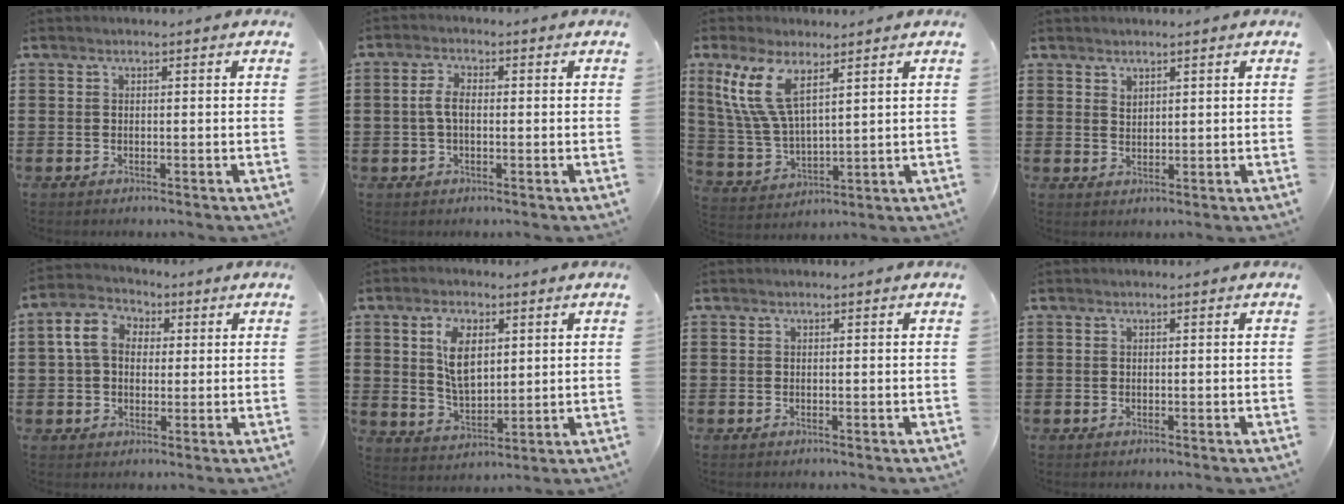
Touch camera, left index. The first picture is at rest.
{"total": 4.0, "force": [0.0, 2.0, 3.5], "torque": [-0.084, 0.002, -0.005]}
{"total": 10.7, "force": [5.7, 4.3, 8.0], "torque": [-0.198, -0.007, 0.100]}
{"total": 1.6, "force": [1.4, 0.7, 0.2], "torque": [0.001, -0.001, 0.025]}
{"total": 6.3, "force": [1.5, 4.9, 3.7], "torque": [-0.088, 0.019, 0.025]}
{"total": 7.6, "force": [2.6, 4.1, 5.8], "torque": [-0.111, 0.008, 0.043]}
{"total": 0.0}
{"total": 0.0}